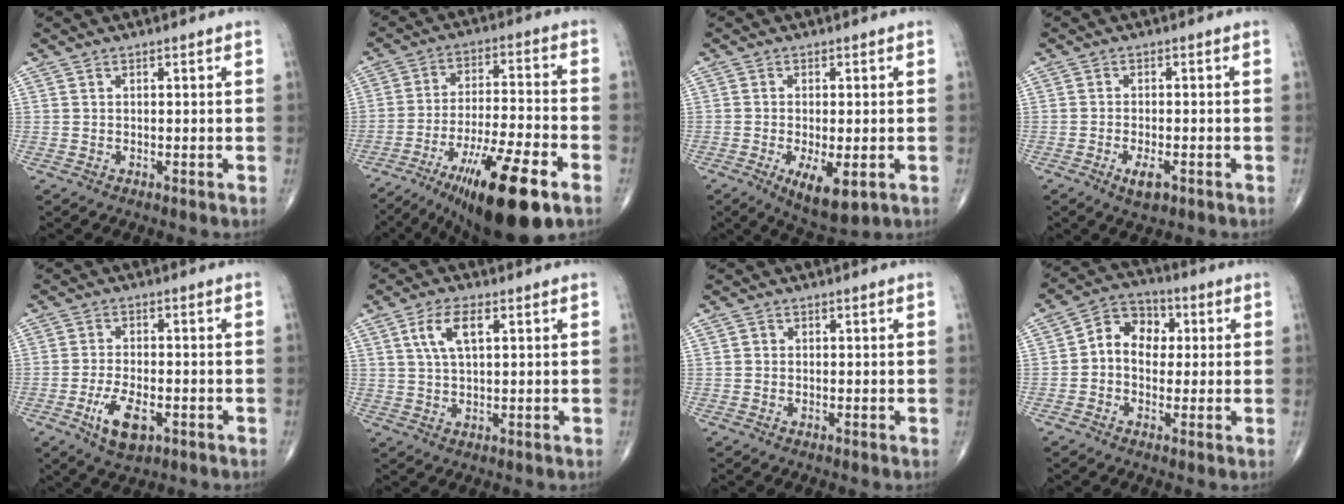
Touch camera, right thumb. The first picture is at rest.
{"total": 19.9, "force": [-11.1, 4.2, 15.9], "torque": [-0.258, 0.032, -0.182]}
{"total": 7.8, "force": [-2.6, 2.9, 6.7], "torque": [-0.108, -0.016, -0.036]}
{"total": 3.6, "force": [-1.8, 1.4, 2.8], "torque": [-0.048, 0.000, -0.029]}
{"total": 7.3, "force": [-3.0, 3.4, 5.8], "torque": [-0.105, 0.004, -0.049]}
{"total": 6.4, "force": [2.3, 2.7, 5.3], "torque": [-0.107, 0.001, 0.047]}
{"total": 0.7, "force": [0.0, 0.7, 0.2], "torque": [0.000, 0.002, -0.002]}
{"total": 8.7, "force": [0.7, 6.9, 5.3], "torque": [-0.055, 0.025, -0.001]}